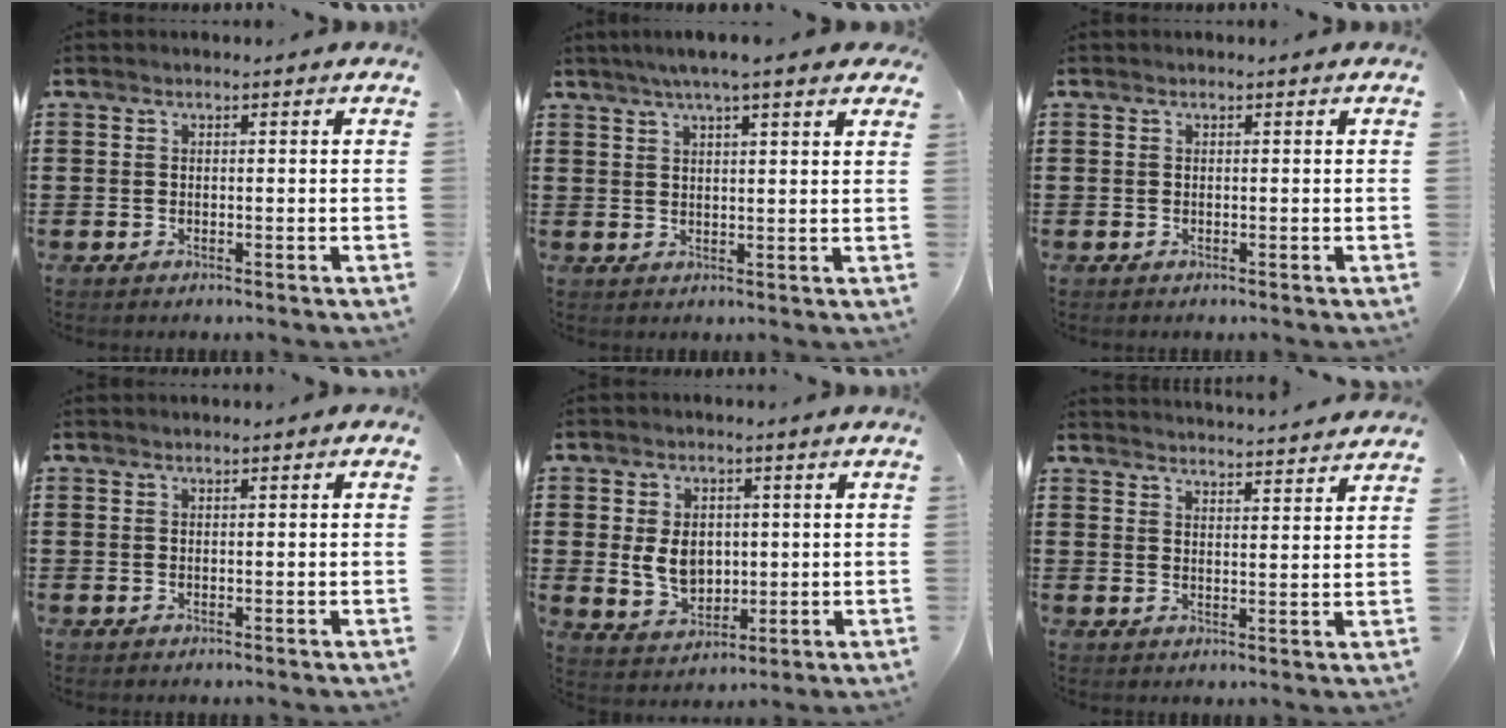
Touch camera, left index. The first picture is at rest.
{"total": 4.7, "force": [3.5, 0.3, 3.2], "torque": [-0.070, 0.001, 0.062]}
{"total": 0.0}
{"total": 0.0}
{"total": 6.0, "force": [0.4, 4.7, 3.8], "torque": [-0.075, 0.002, 0.001]}
{"total": 3.3, "force": [3.3, -0.6, -0.2], "torque": [-0.009, -0.023, 0.058]}